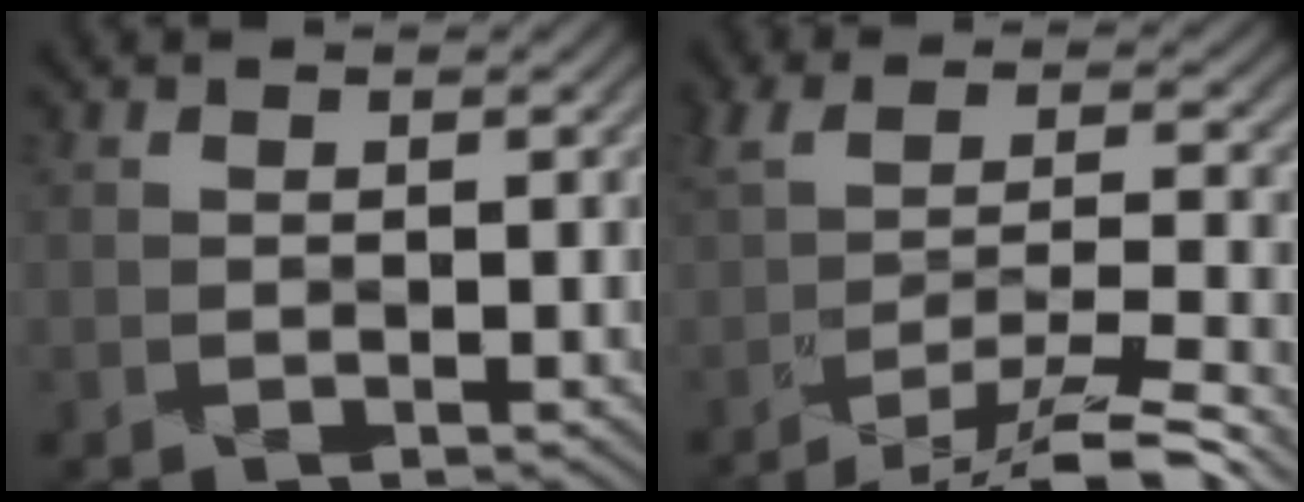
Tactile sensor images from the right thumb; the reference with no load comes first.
{"total": 8.4, "force": [-5.7, 1.3, 6.0], "torque": [-0.104, 0.006, -0.105]}